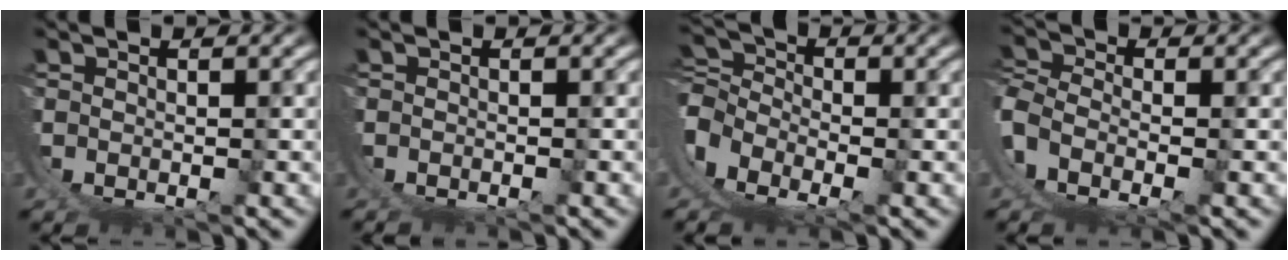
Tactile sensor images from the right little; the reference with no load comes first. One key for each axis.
{"total": 1.1, "fx": -1.0, "fy": 0.2, "fz": -0.2, "tx": 0.000, "ty": -0.004, "tz": -0.016}
{"total": 7.4, "fx": -1.8, "fy": 6.1, "fz": 3.8, "tx": -0.100, "ty": -0.037, "tz": -0.028}
{"total": 4.7, "fx": -2.0, "fy": 2.6, "fz": 3.4, "tx": -0.089, "ty": -0.028, "tz": -0.024}